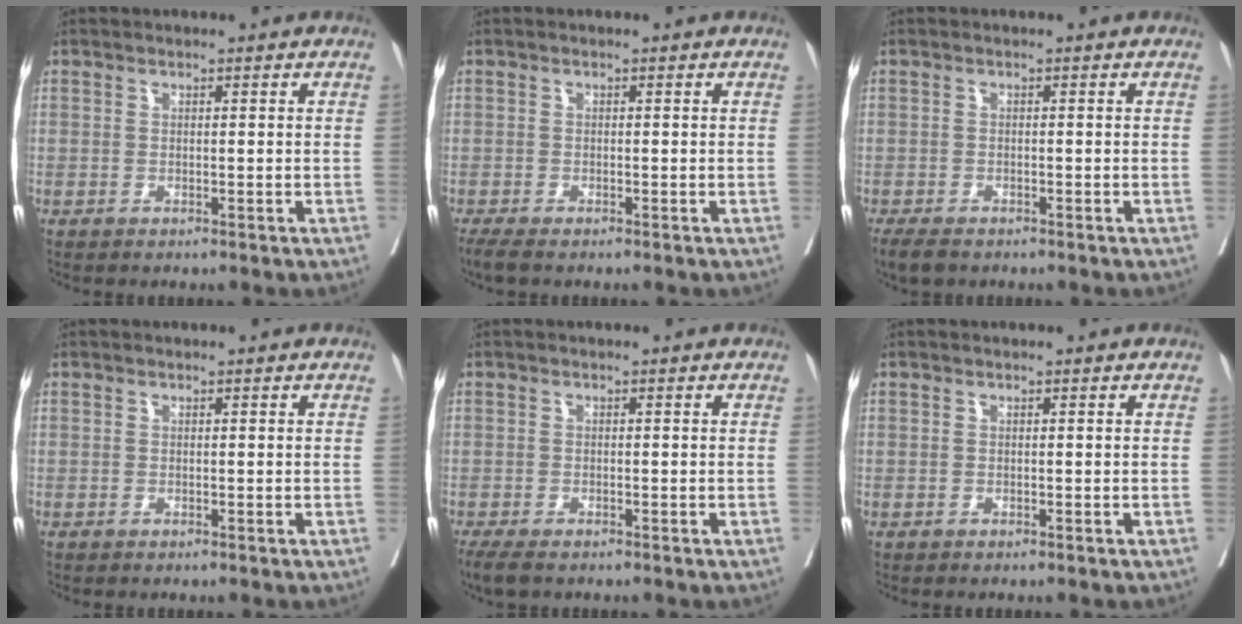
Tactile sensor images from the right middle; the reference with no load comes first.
{"total": 2.8, "force": [-2.2, 0.6, 1.7], "torque": [-0.037, -0.012, -0.042]}
{"total": 4.1, "force": [-3.2, 1.6, 2.1], "torque": [-0.037, -0.010, -0.053]}
{"total": 0.0}
{"total": 4.4, "force": [-3.3, 1.5, 2.6], "torque": [-0.050, -0.015, -0.056]}
{"total": 0.0}